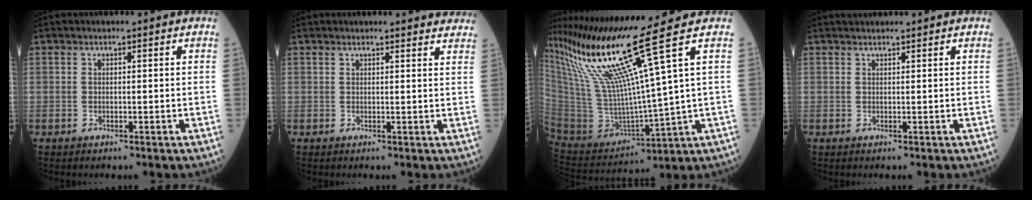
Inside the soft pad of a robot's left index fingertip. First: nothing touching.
{"total": 8.7, "force": [8.4, 1.2, 2.0], "torque": [0.000, -0.002, 0.068]}
{"total": 17.8, "force": [11.5, -3.4, 13.1], "torque": [-0.248, -0.025, 0.225]}
{"total": 1.9, "force": [1.8, 0.1, 0.5], "torque": [-0.008, 0.023, 0.031]}